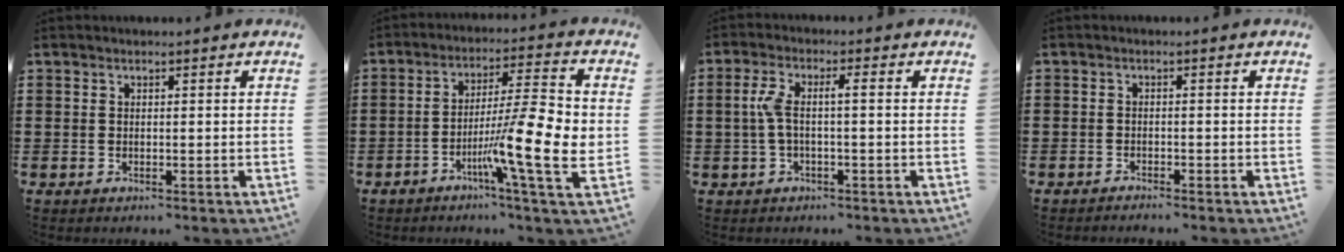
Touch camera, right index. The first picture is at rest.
{"total": 13.1, "force": [-2.8, 1.4, 12.7], "torque": [-0.222, -0.013, -0.054]}
{"total": 4.5, "force": [-0.4, 0.9, 4.4], "torque": [-0.109, -0.006, -0.021]}
{"total": 1.2, "force": [-1.2, 0.0, 0.0], "torque": [-0.003, 0.003, -0.024]}